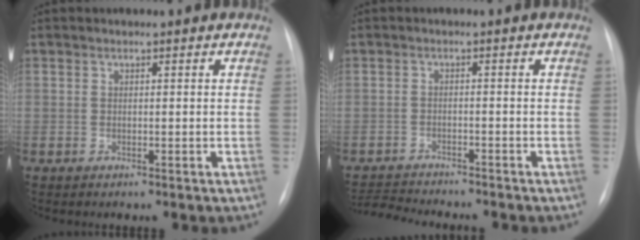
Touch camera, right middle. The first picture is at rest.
{"total": 7.6, "force": [-7.3, 0.1, 1.8], "torque": [-0.028, -0.008, -0.117]}